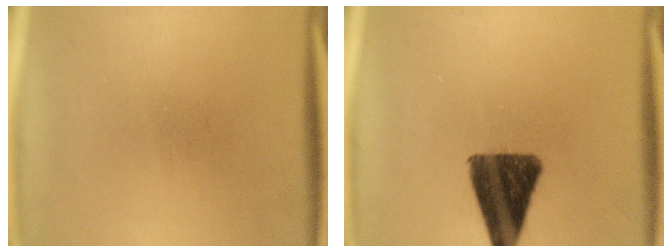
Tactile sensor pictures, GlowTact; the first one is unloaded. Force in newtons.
{"total": 12.5}